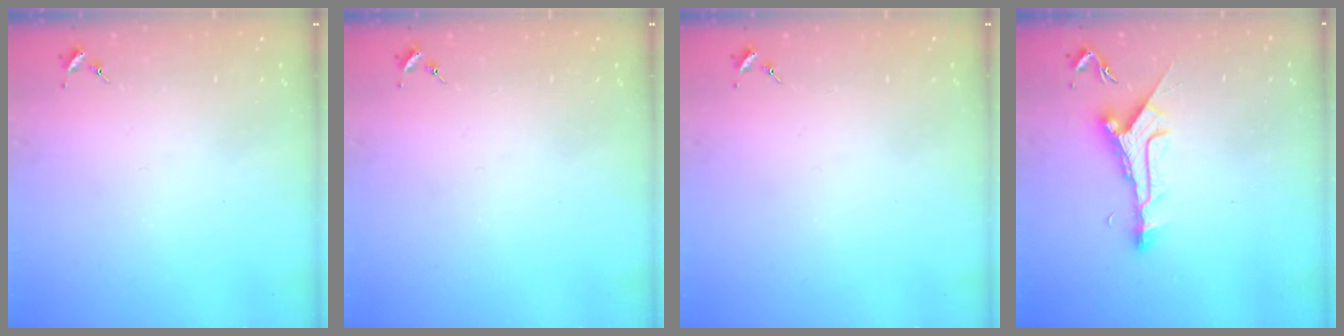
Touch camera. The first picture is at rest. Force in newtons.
{"total": 0.0}
{"total": 0.0}
{"total": 9.8, "press": 9.8, "slide": 0.6}